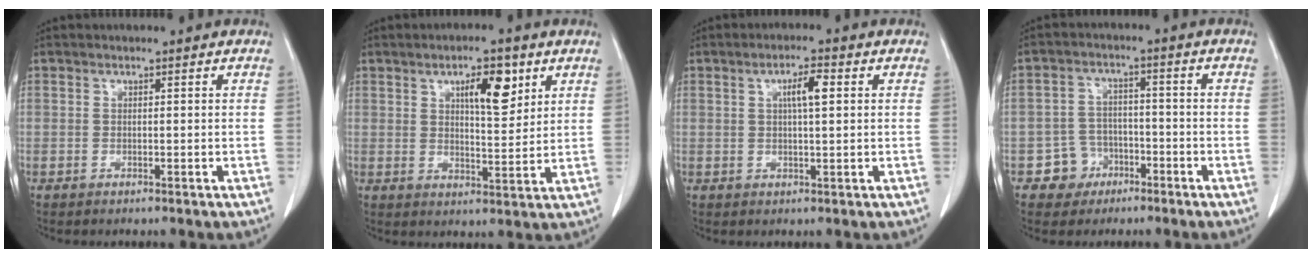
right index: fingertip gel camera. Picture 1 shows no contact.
{"total": 7.3, "force": [3.5, 2.3, 5.9], "torque": [-0.094, 0.002, 0.056]}
{"total": 4.0, "force": [1.1, 0.6, 3.7], "torque": [-0.065, 0.005, 0.019]}
{"total": 5.2, "force": [-2.8, 4.5, 0.2], "torque": [0.007, 0.017, -0.041]}